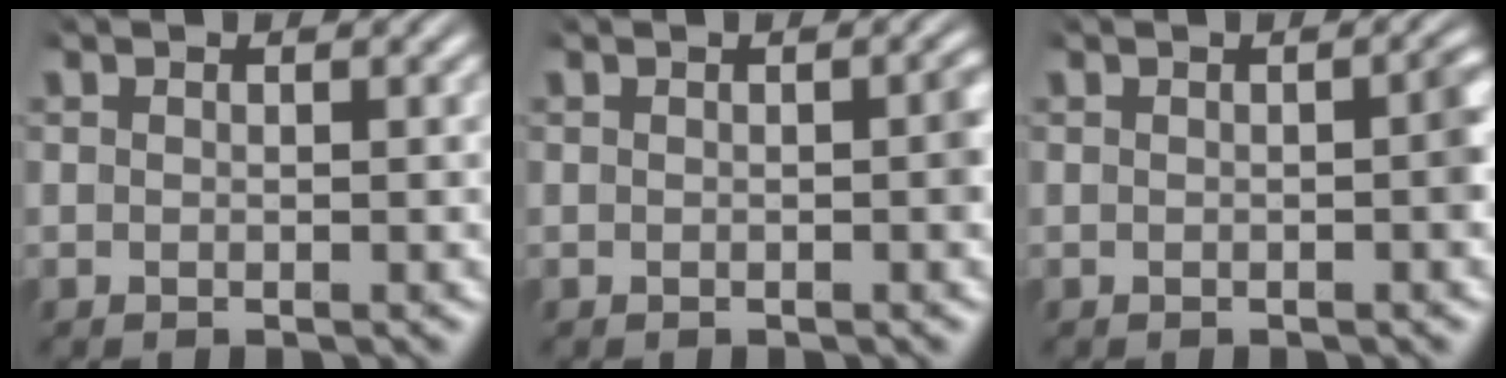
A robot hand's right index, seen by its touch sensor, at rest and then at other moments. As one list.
[{"total": 0.7, "force": [-0.2, 0.0, 0.7], "torque": [-0.006, 0.002, -0.003]}, {"total": 1.2, "force": [-0.3, 0.1, 1.2], "torque": [-0.014, 0.003, -0.005]}]